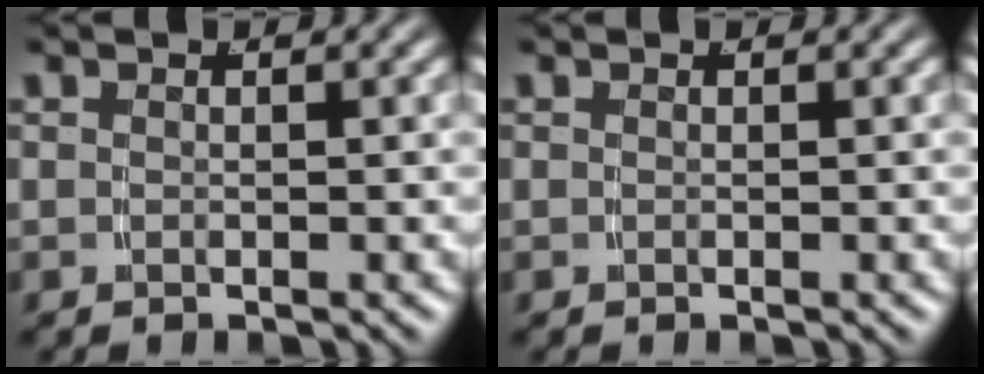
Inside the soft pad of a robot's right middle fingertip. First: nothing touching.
{"total": 0.0}